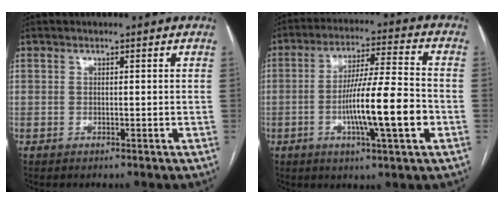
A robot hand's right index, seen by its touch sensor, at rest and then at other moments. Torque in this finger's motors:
{"motor_torque": [1.92, -0.22, 0.75, 0.21]}